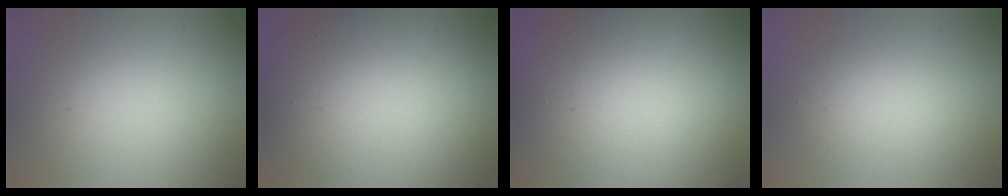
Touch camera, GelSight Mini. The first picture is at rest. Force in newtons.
{"total": 13.4, "press": 13.4, "slide": 0.5}
{"total": 24.6, "press": 24.6, "slide": 1.1}
{"total": 2.9, "press": 2.9, "slide": 0.2}